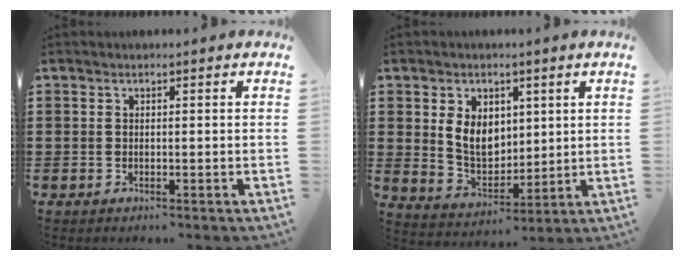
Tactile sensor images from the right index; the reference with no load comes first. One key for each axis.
{"total": 7.0, "fx": 1.9, "fy": 5.3, "fz": 4.1, "tx": -0.094, "ty": 0.010, "tz": 0.033}